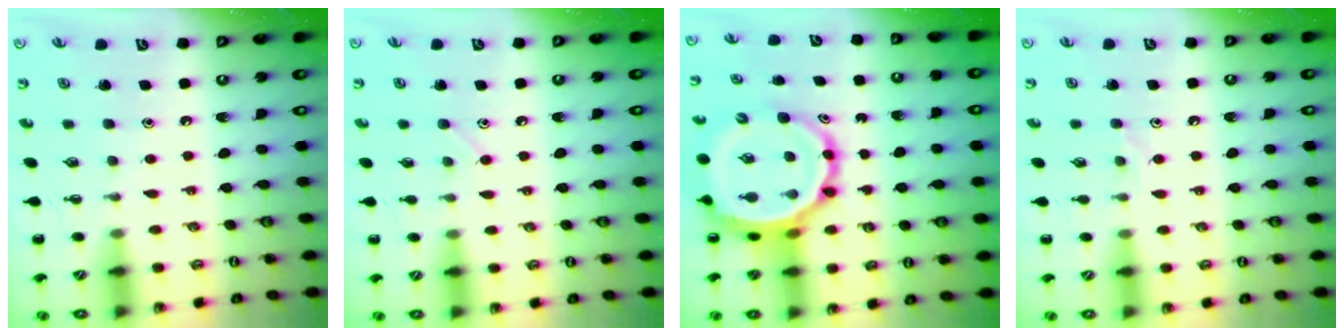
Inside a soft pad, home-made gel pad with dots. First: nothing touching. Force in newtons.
{"total": 5.9, "press": 5.5, "slide": 2.1}
{"total": 12.2, "press": 11.6, "slide": 3.7}
{"total": 5.4, "press": 5.3, "slide": 0.9}